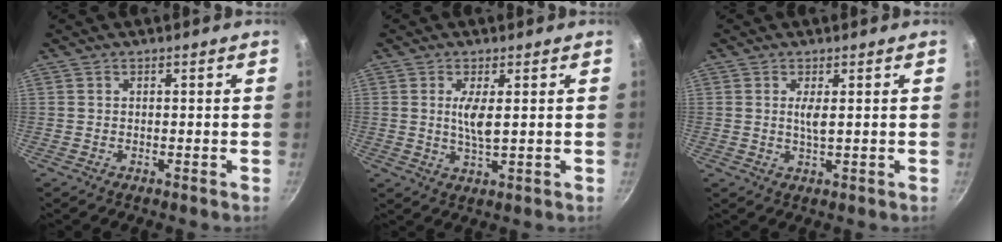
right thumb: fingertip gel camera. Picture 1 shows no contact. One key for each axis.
{"total": 4.7, "fx": 0.9, "fy": 1.3, "fz": 4.4, "tx": -0.091, "ty": -0.006, "tz": 0.019}
{"total": 2.4, "fx": 0.6, "fy": 0.5, "fz": 2.3, "tx": -0.045, "ty": -0.005, "tz": 0.012}